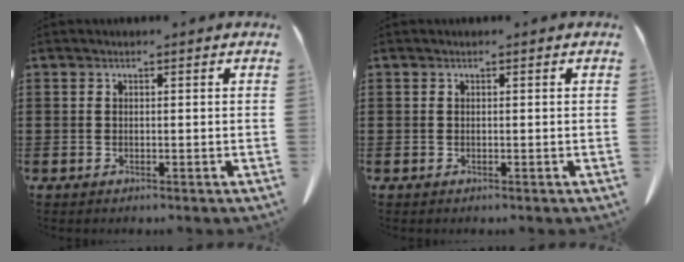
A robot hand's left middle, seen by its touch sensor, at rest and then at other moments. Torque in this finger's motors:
{"motor_torque": [0.00, 0.00, 0.00, 0.00]}